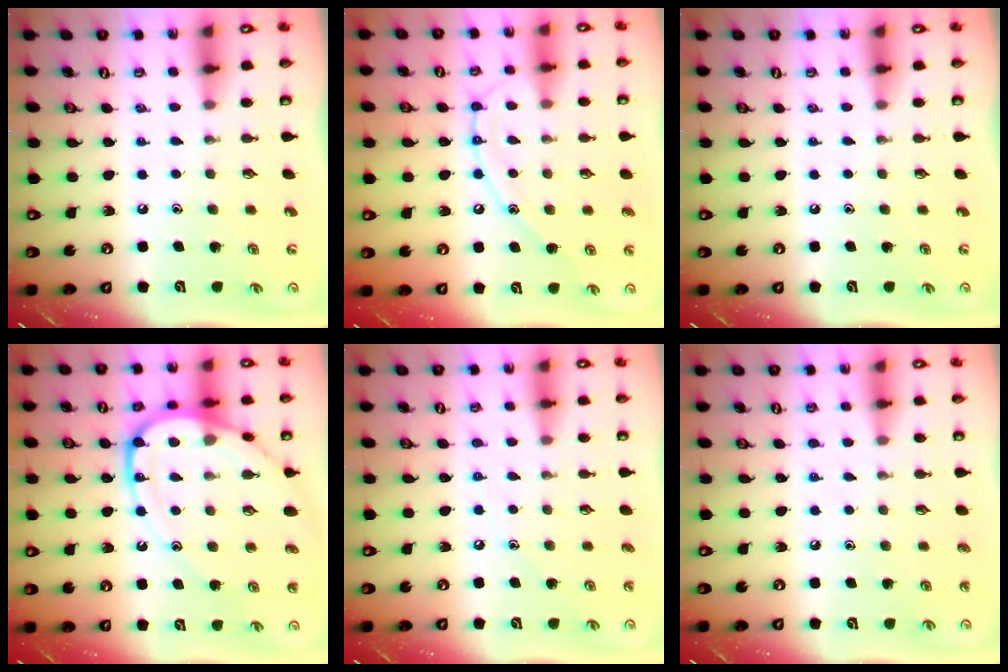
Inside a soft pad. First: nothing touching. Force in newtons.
{"total": 11.8, "press": 11.8, "slide": 1.0}
{"total": 0.0}
{"total": 15.1, "press": 15.0, "slide": 1.5}
{"total": 5.0, "press": 4.9, "slide": 0.6}
{"total": 3.9, "press": 3.8, "slide": 0.4}